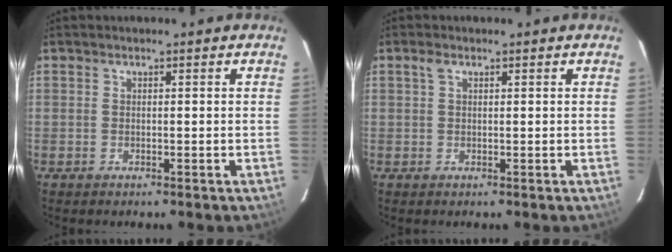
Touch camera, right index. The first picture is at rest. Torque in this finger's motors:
{"motor_torque": [0.12, 0.04, 0.04, 0.02]}